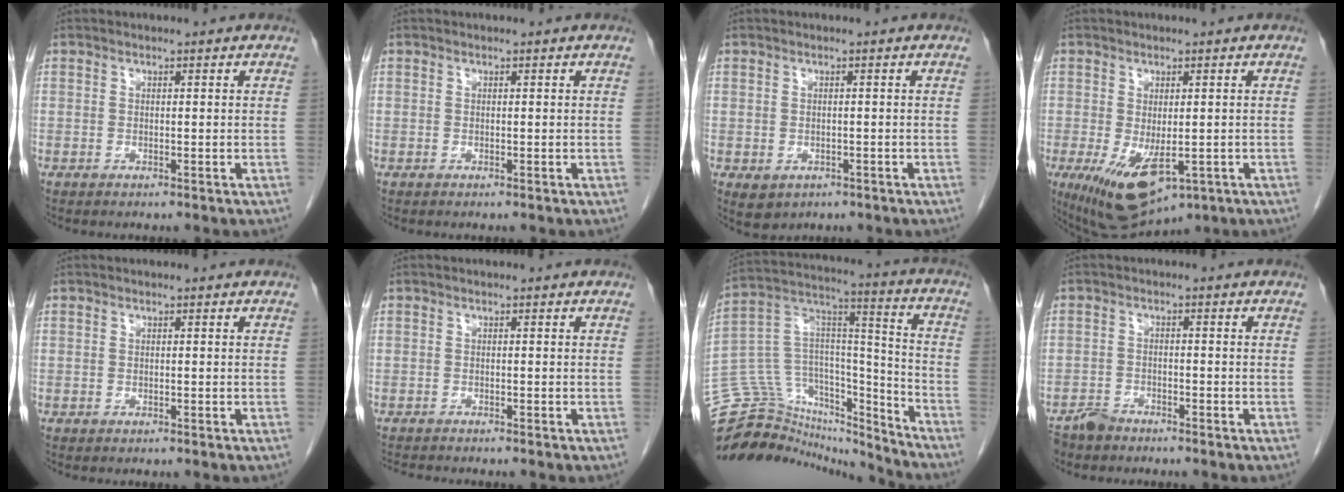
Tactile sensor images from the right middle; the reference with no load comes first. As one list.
[{"total": 0.0}, {"total": 2.9, "force": [-1.3, 2.2, 1.3], "torque": [-0.018, -0.002, -0.007]}, {"total": 10.8, "force": [-4.2, 5.0, 8.5], "torque": [-0.148, -0.027, -0.052]}, {"total": 0.0}, {"total": 3.5, "force": [-3.3, 0.2, 1.2], "torque": [-0.013, -0.010, -0.051]}, {"total": 26.2, "force": [-24.8, 6.5, 5.3], "torque": [-0.137, 0.049, -0.393]}, {"total": 2.8, "force": [-2.6, 1.1, 0.3], "torque": [-0.011, -0.001, -0.045]}]